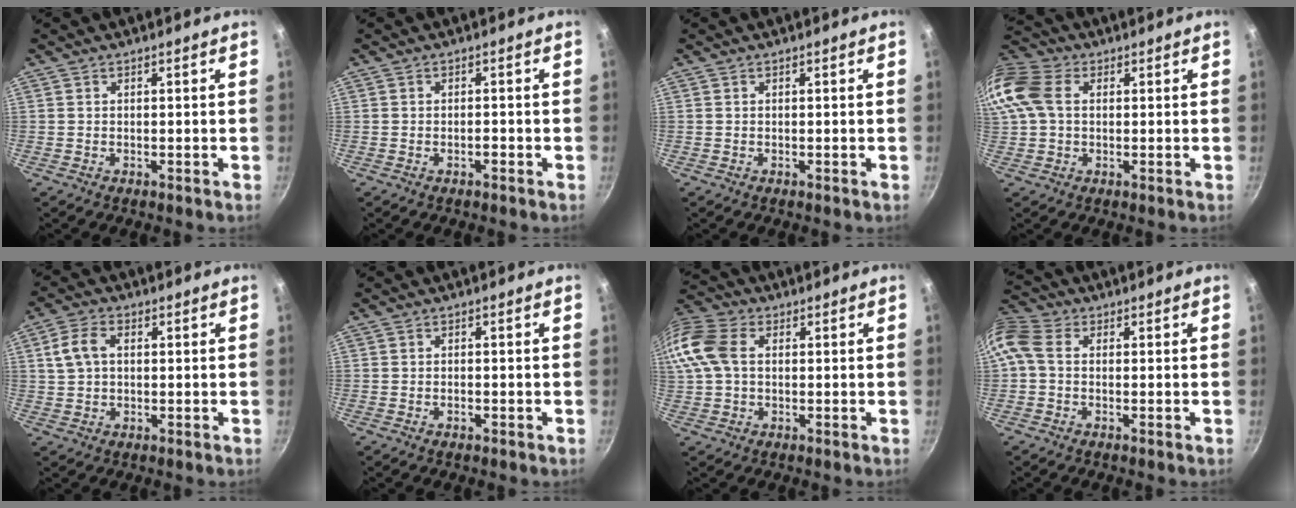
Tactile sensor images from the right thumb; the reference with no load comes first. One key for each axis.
{"total": 1.1, "fx": -0.6, "fy": 0.5, "fz": 0.7, "tx": -0.009, "ty": 0.009, "tz": -0.010}
{"total": 0.0}
{"total": 13.8, "fx": 2.5, "fy": 10.1, "fz": 9.0, "tx": -0.204, "ty": 0.030, "tz": 0.036}
{"total": 5.9, "fx": 1.2, "fy": 4.0, "fz": 4.2, "tx": -0.083, "ty": 0.011, "tz": 0.018}
{"total": 1.0, "fx": -0.5, "fy": 0.5, "fz": 0.6, "tx": -0.012, "ty": 0.003, "tz": -0.010}
{"total": 13.1, "fx": 2.0, "fy": 9.1, "fz": 9.2, "tx": -0.207, "ty": 0.030, "tz": 0.026}
{"total": 8.8, "fx": 0.5, "fy": 6.5, "fz": 5.9, "tx": -0.137, "ty": 0.027, "tz": -0.004}